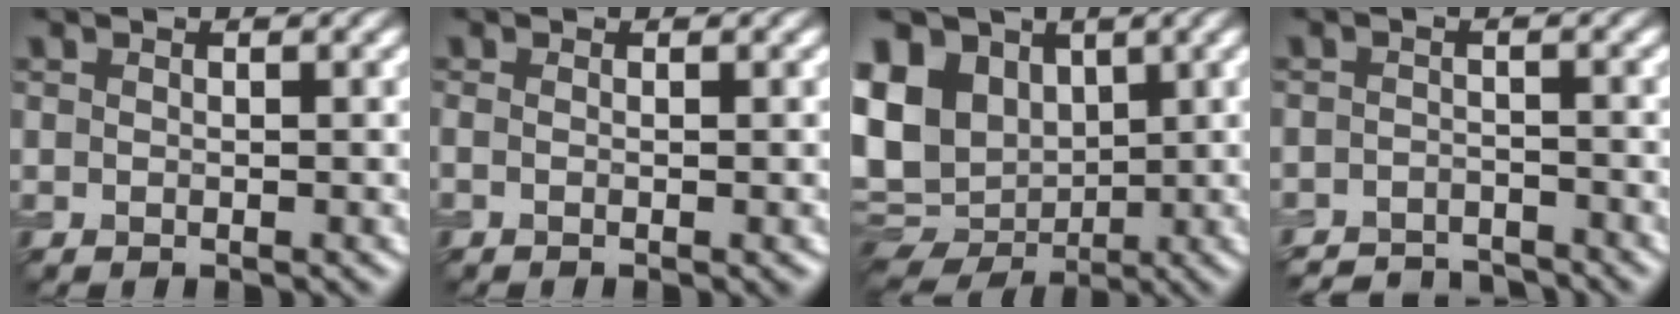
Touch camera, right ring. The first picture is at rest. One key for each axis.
{"total": 1.7, "fx": -0.2, "fy": 0.7, "fz": 1.5, "tx": -0.013, "ty": -0.004, "tz": -0.011}
{"total": 13.2, "fx": 1.2, "fy": 10.7, "fz": 7.6, "tx": -0.168, "ty": 0.008, "tz": 0.020}
{"total": 3.9, "fx": -3.8, "fy": 0.6, "fz": 0.4, "tx": -0.001, "ty": -0.004, "tz": -0.064}